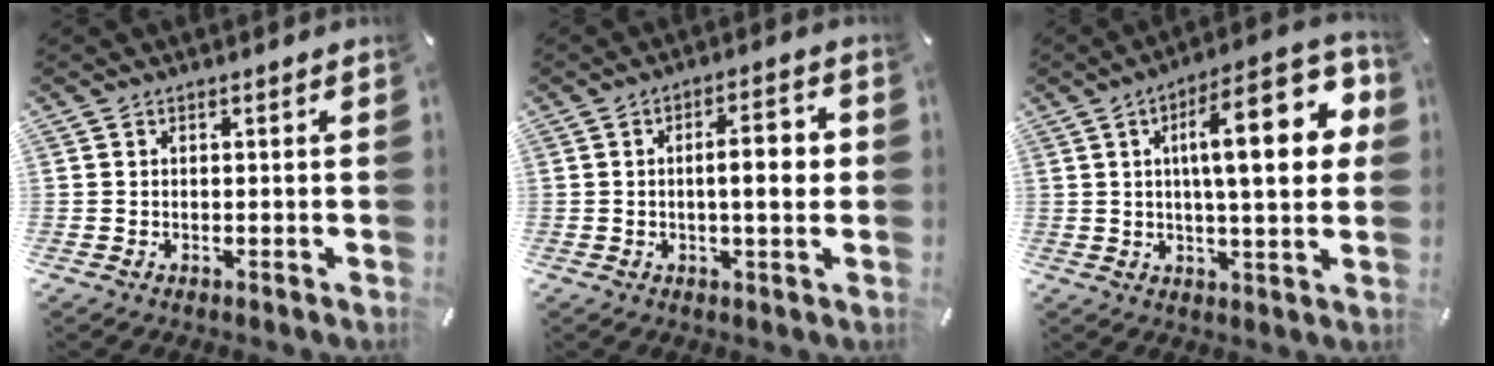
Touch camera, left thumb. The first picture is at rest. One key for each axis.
{"total": 8.7, "fx": 0.1, "fy": 2.5, "fz": 8.3, "tx": -0.123, "ty": 0.002, "tz": -0.005}
{"total": 20.2, "fx": 5.1, "fy": 6.3, "fz": 18.6, "tx": -0.273, "ty": -0.011, "tz": 0.066}